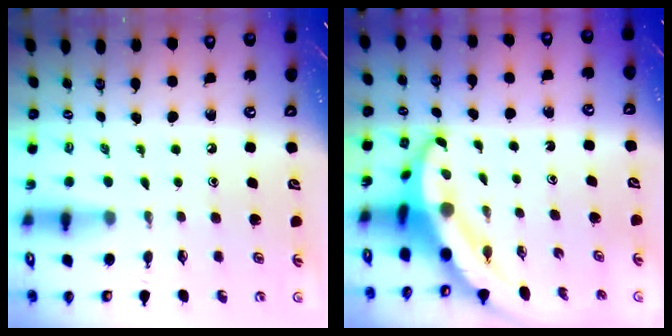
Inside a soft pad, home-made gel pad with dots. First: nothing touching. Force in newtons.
{"total": 4.9, "press": 4.8, "slide": 0.6}